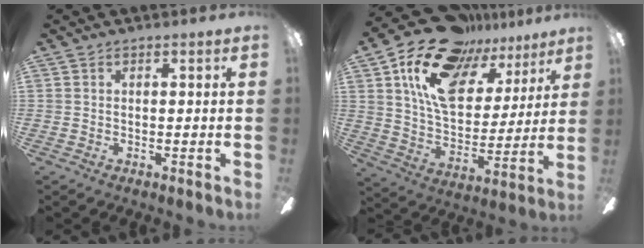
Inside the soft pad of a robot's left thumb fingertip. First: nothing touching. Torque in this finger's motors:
{"motor_torque": [1.75, 1.79, 1.32, -1.45, 0.36]}